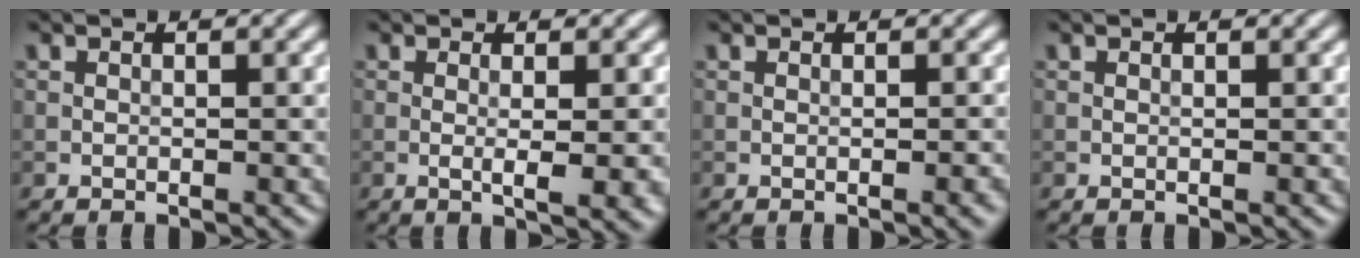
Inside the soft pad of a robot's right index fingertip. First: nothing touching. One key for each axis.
{"total": 3.1, "fx": -0.1, "fy": 0.6, "fz": 3.1, "tx": -0.047, "ty": -0.002, "tz": 0.001}
{"total": 1.7, "fx": -0.2, "fy": 0.5, "fz": 1.6, "tx": -0.015, "ty": 0.001, "tz": -0.005}
{"total": 0.0}